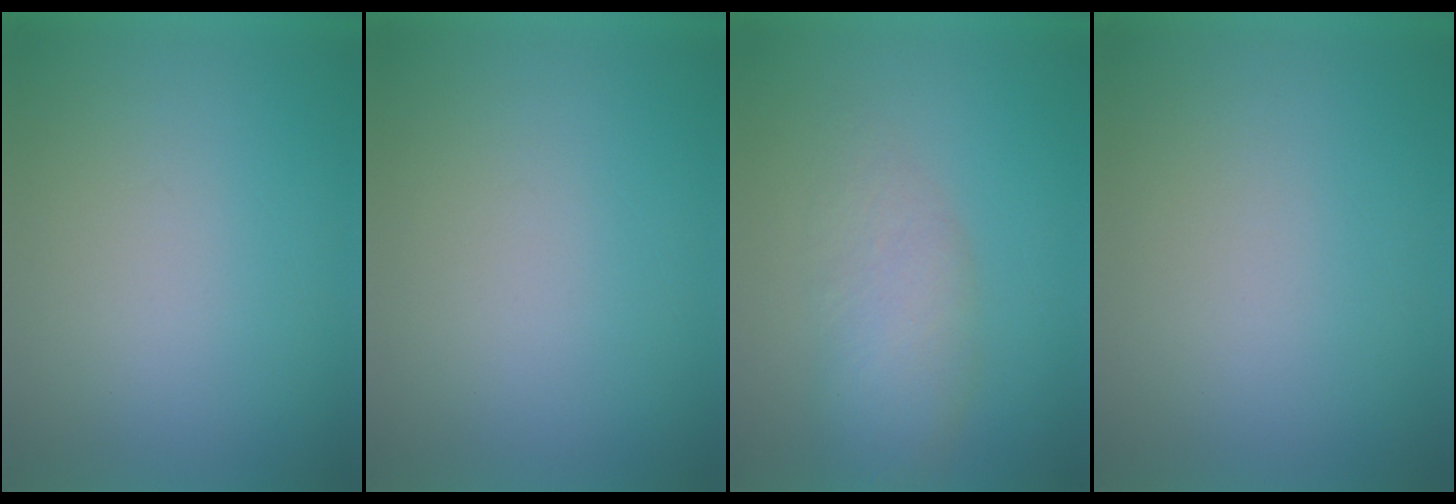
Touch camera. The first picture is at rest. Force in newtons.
{"total": 0.0}
{"total": 4.3}
{"total": 0.0}